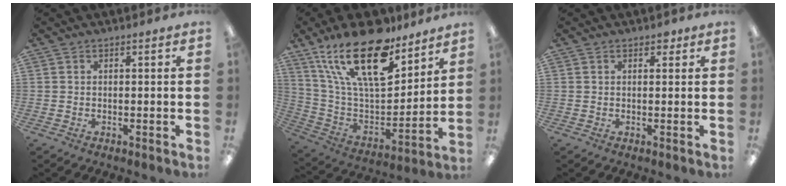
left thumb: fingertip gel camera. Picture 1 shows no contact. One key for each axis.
{"total": 24.4, "fx": 15.9, "fy": 10.0, "fz": 15.6, "tx": -0.308, "ty": -0.094, "tz": 0.277}
{"total": 1.6, "fx": 1.0, "fy": 1.0, "fz": 0.8, "tx": -0.001, "ty": -0.004, "tz": 0.015}